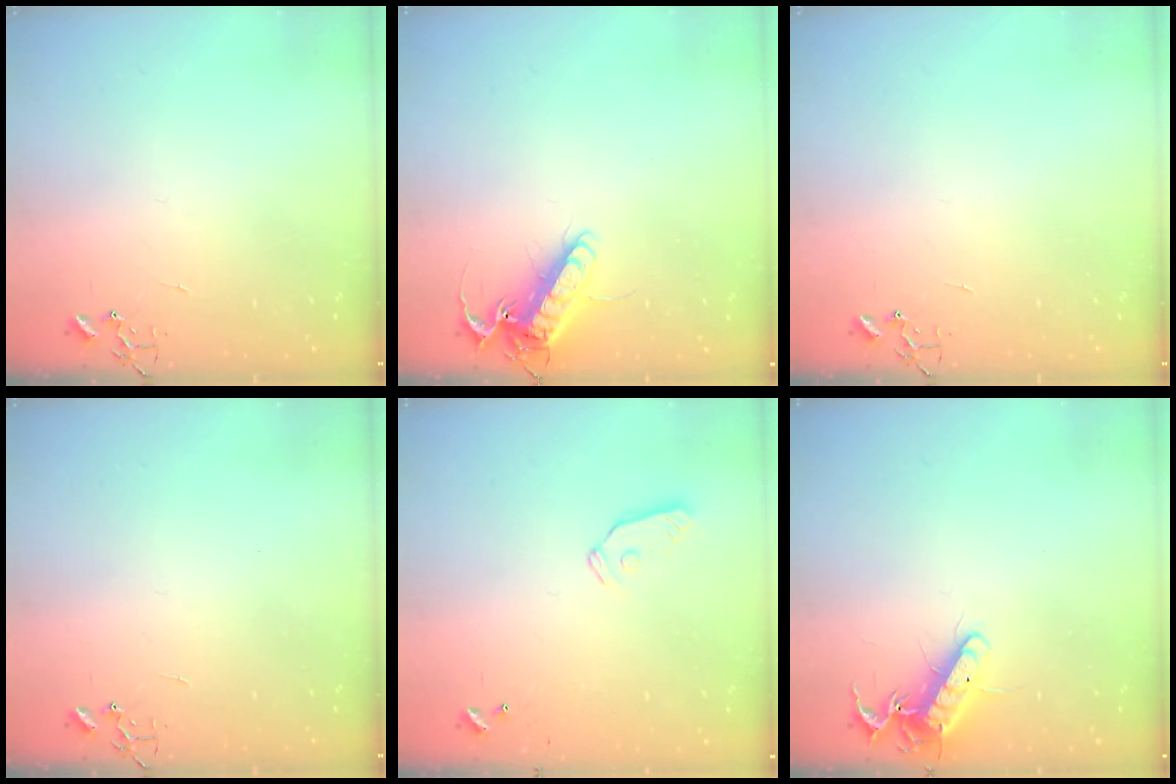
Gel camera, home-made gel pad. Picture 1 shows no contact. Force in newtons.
{"total": 13.4, "press": 13.2, "slide": 2.1}
{"total": 0.0}
{"total": 0.0}
{"total": 5.5, "press": 5.5, "slide": 0.2}
{"total": 13.7, "press": 13.6, "slide": 1.5}